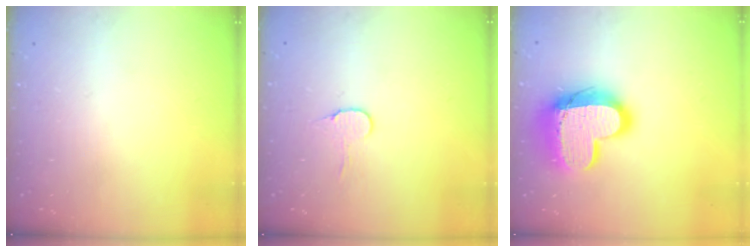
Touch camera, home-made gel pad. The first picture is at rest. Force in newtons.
{"total": 6.1, "press": 6.1, "slide": 0.5}
{"total": 17.4, "press": 17.3, "slide": 1.5}